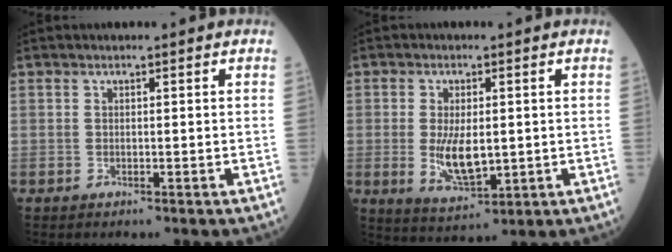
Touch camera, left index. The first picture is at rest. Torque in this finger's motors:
{"motor_torque": [1.48, 0.02, 0.59, 0.16]}